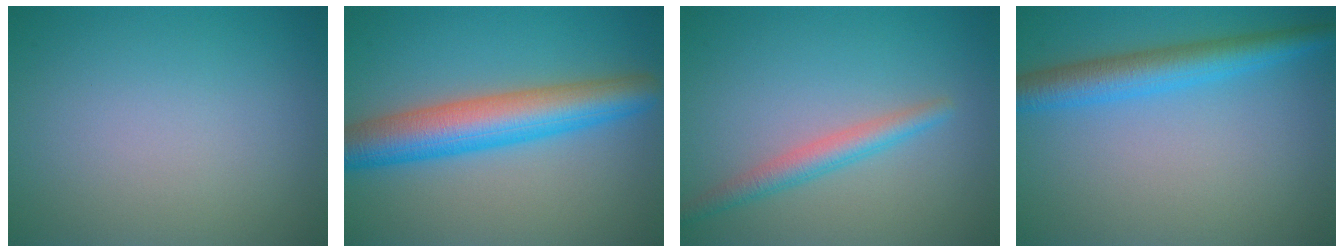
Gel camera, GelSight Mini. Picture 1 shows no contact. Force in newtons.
{"total": 7.3, "press": 7.3, "slide": 0.2}
{"total": 2.5, "press": 2.5, "slide": 0.1}
{"total": 4.5, "press": 4.5, "slide": 0.2}